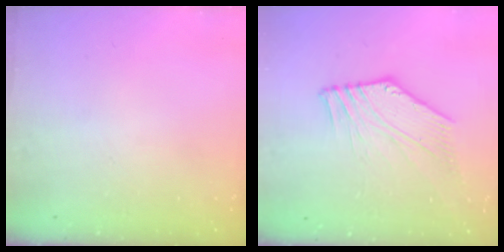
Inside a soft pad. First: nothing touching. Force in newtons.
{"total": 2.6, "press": 2.5, "slide": 0.9}